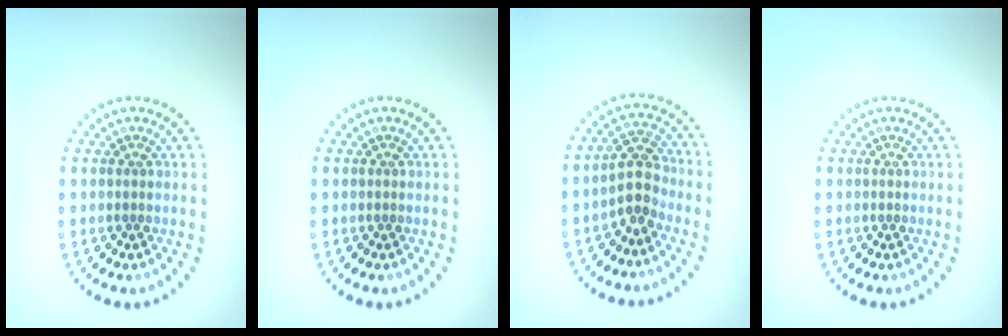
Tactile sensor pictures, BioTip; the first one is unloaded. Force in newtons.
{"total": 0.0}
{"total": 3.0, "press": 2.6, "slide": 1.4}
{"total": 0.0}